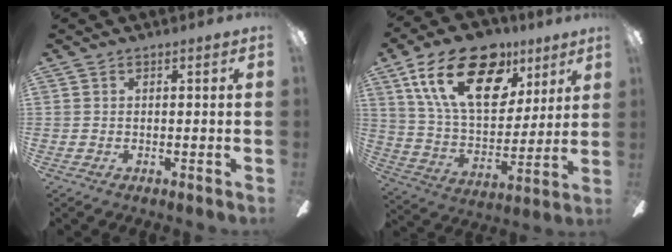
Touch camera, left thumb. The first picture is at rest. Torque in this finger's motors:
{"motor_torque": [0.41, 0.67, 1.70, -1.07, 0.49]}